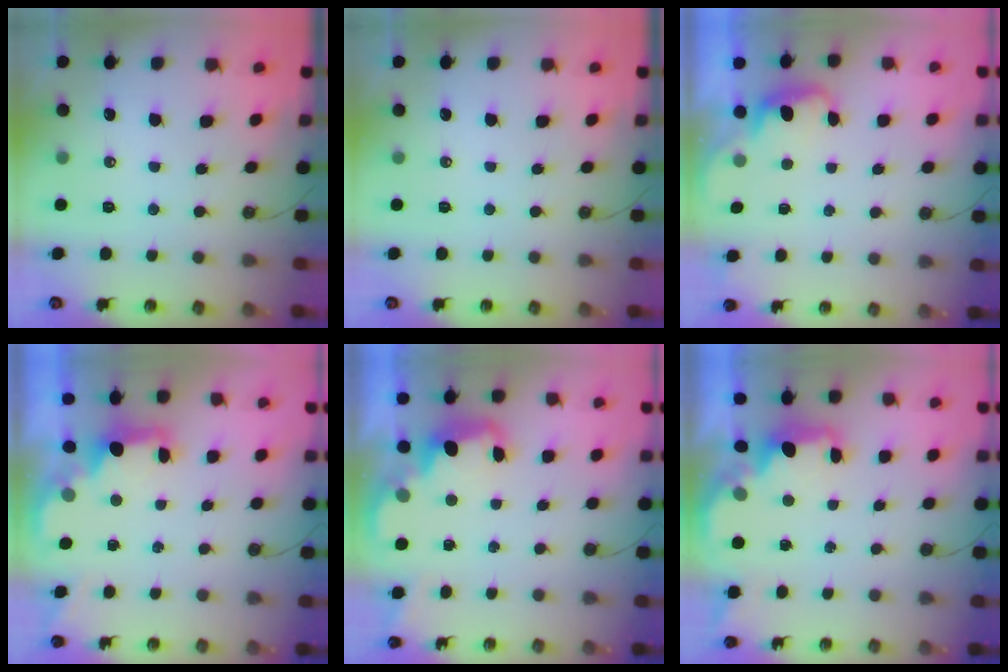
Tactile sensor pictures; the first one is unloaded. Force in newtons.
{"total": 0.0}
{"total": 1.9, "press": 1.7, "slide": 0.9}
{"total": 1.9, "press": 1.8, "slide": 0.8}
{"total": 2.6, "press": 2.5, "slide": 0.6}
{"total": 1.8, "press": 1.6, "slide": 0.7}